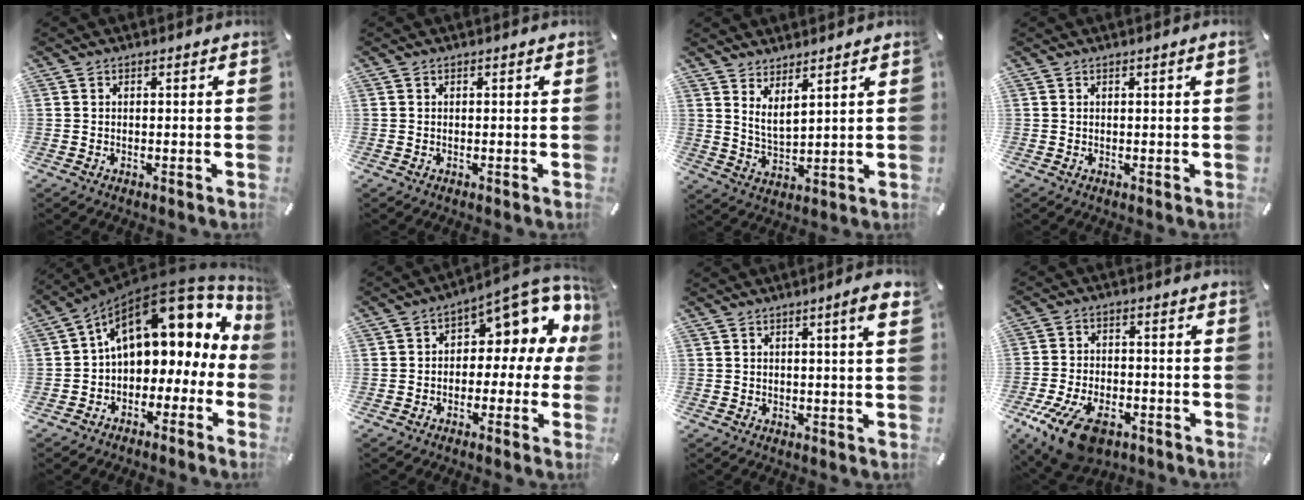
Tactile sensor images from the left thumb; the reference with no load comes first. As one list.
[{"total": 0.0}, {"total": 4.6, "force": [4.0, 0.6, 2.1], "torque": [-0.053, -0.021, 0.074]}, {"total": 1.0, "force": [0.3, 0.0, 0.9], "torque": [-0.016, 0.000, 0.004]}, {"total": 16.9, "force": [5.9, 10.6, 11.7], "torque": [-0.163, -0.036, 0.102]}, {"total": 11.3, "force": [6.0, 5.9, 7.5], "torque": [-0.103, -0.048, 0.103]}, {"total": 6.0, "force": [2.2, 0.5, 5.5], "torque": [-0.083, -0.005, 0.030]}, {"total": 12.7, "force": [-7.5, 6.6, 7.8], "torque": [-0.156, 0.033, -0.132]}]